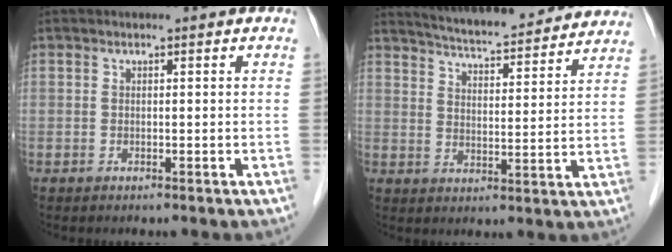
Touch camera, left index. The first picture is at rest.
{"total": 19.9, "force": [18.5, 2.5, 7.1], "torque": [-0.108, 0.003, 0.246]}